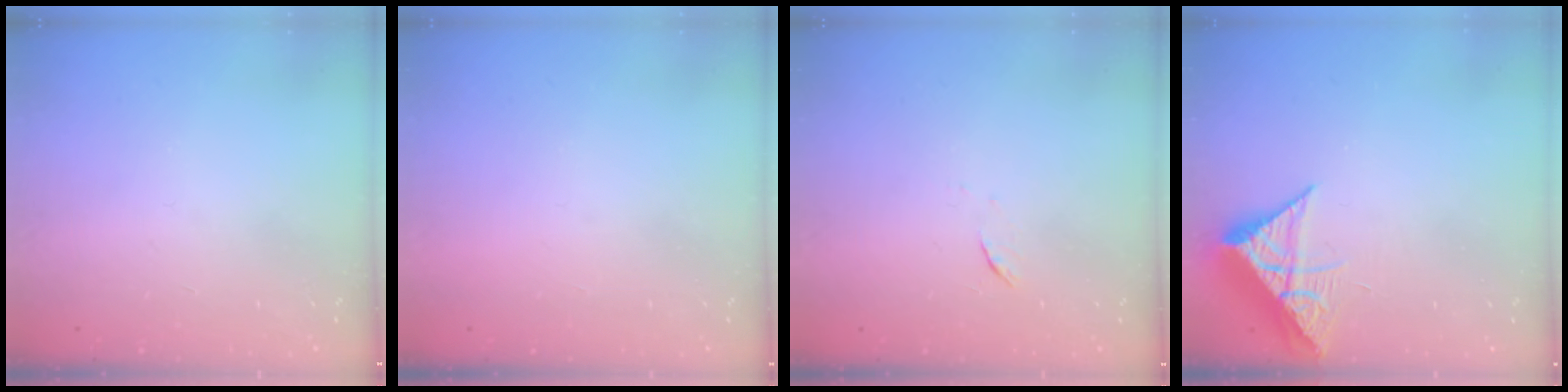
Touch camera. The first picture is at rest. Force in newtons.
{"total": 1.5, "press": 1.5, "slide": 0.1}
{"total": 4.5, "press": 4.5, "slide": 0.7}
{"total": 8.1, "press": 8.1, "slide": 0.3}